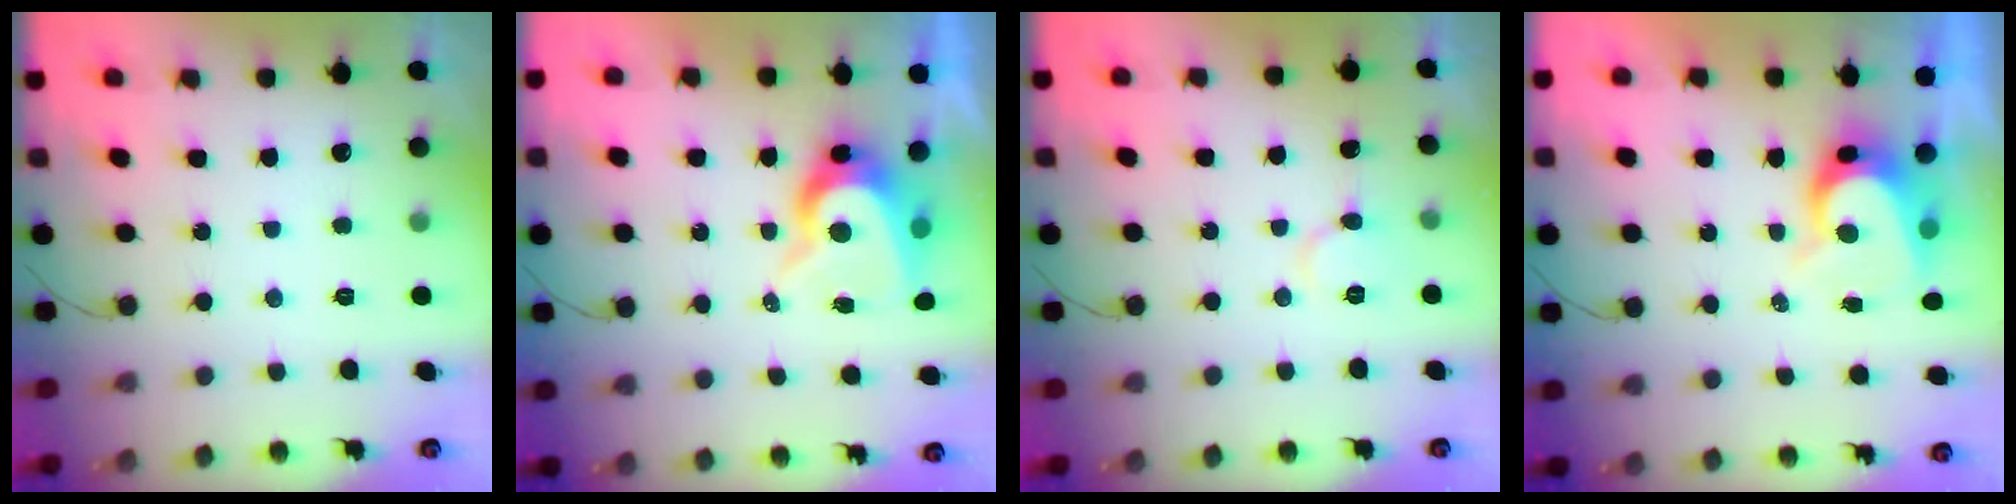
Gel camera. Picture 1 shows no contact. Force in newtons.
{"total": 9.9, "press": 9.9, "slide": 0.6}
{"total": 6.5, "press": 6.5, "slide": 0.1}
{"total": 8.3, "press": 8.3, "slide": 0.7}